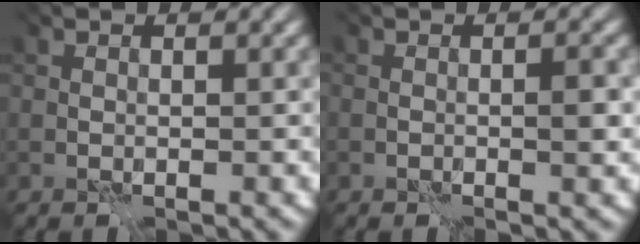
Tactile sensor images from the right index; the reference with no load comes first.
{"total": 1.5, "force": [-0.5, 0.3, 1.3], "torque": [-0.020, -0.003, -0.009]}